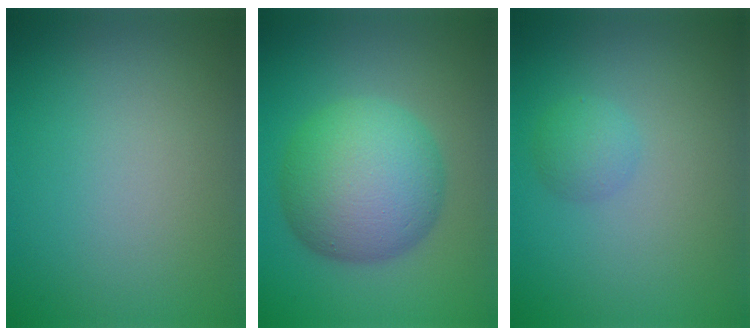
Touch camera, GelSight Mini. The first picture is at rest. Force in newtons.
{"total": 8.9, "press": 8.9, "slide": 0.3}
{"total": 1.6, "press": 1.6, "slide": 0.0}